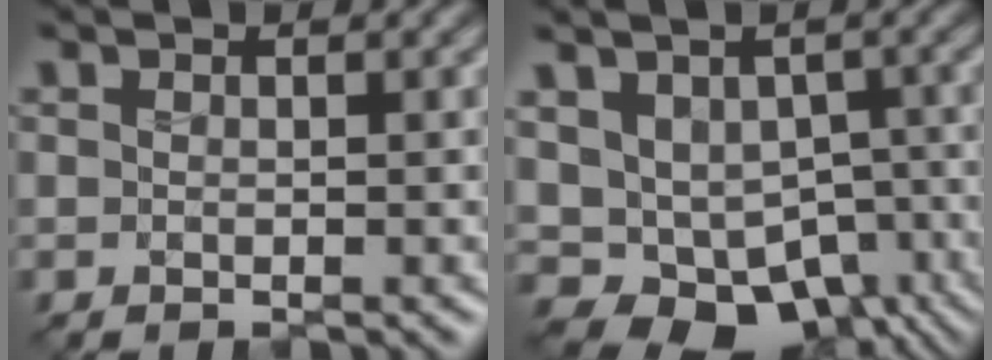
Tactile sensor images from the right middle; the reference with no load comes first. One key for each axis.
{"total": 8.8, "fx": -3.1, "fy": 6.8, "fz": 4.8, "tx": -0.076, "ty": -0.011, "tz": -0.026}